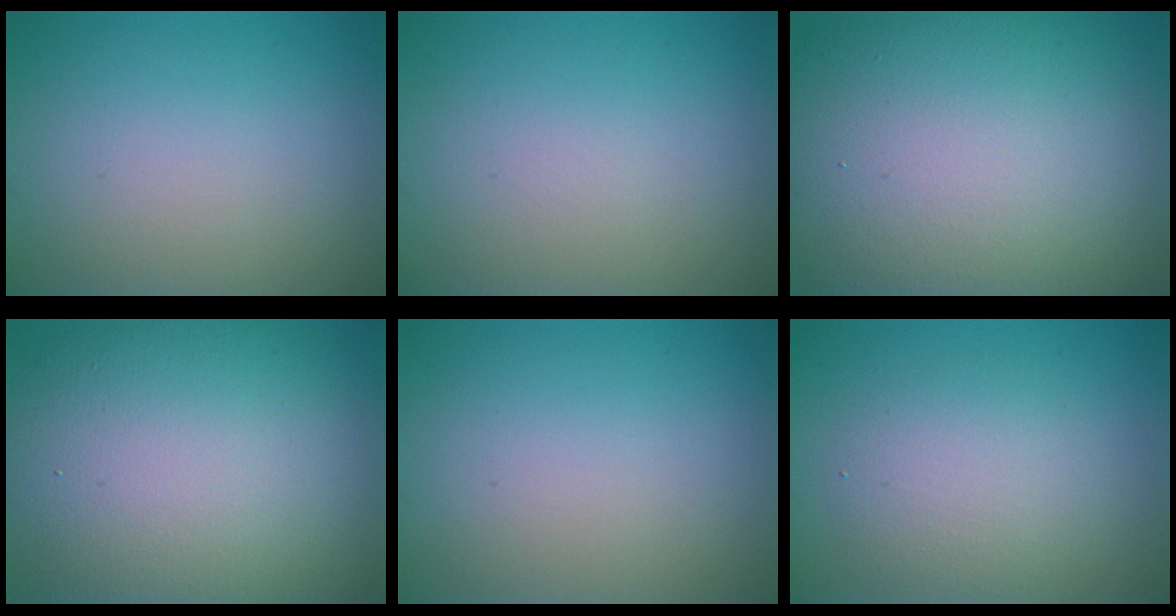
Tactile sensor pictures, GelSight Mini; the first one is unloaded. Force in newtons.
{"total": 0.0}
{"total": 17.1, "press": 17.0, "slide": 1.1}
{"total": 15.2, "press": 15.2, "slide": 1.1}
{"total": 0.0}
{"total": 3.5, "press": 3.5, "slide": 0.2}